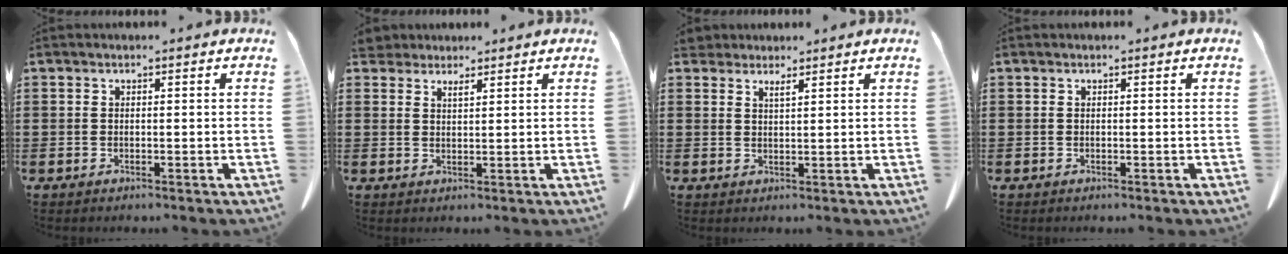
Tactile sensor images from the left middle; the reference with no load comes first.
{"total": 2.3, "force": [2.0, 0.7, 0.7], "torque": [-0.012, -0.002, 0.038]}
{"total": 2.0, "force": [1.8, 0.3, 0.8], "torque": [-0.020, 0.001, 0.034]}
{"total": 0.0}